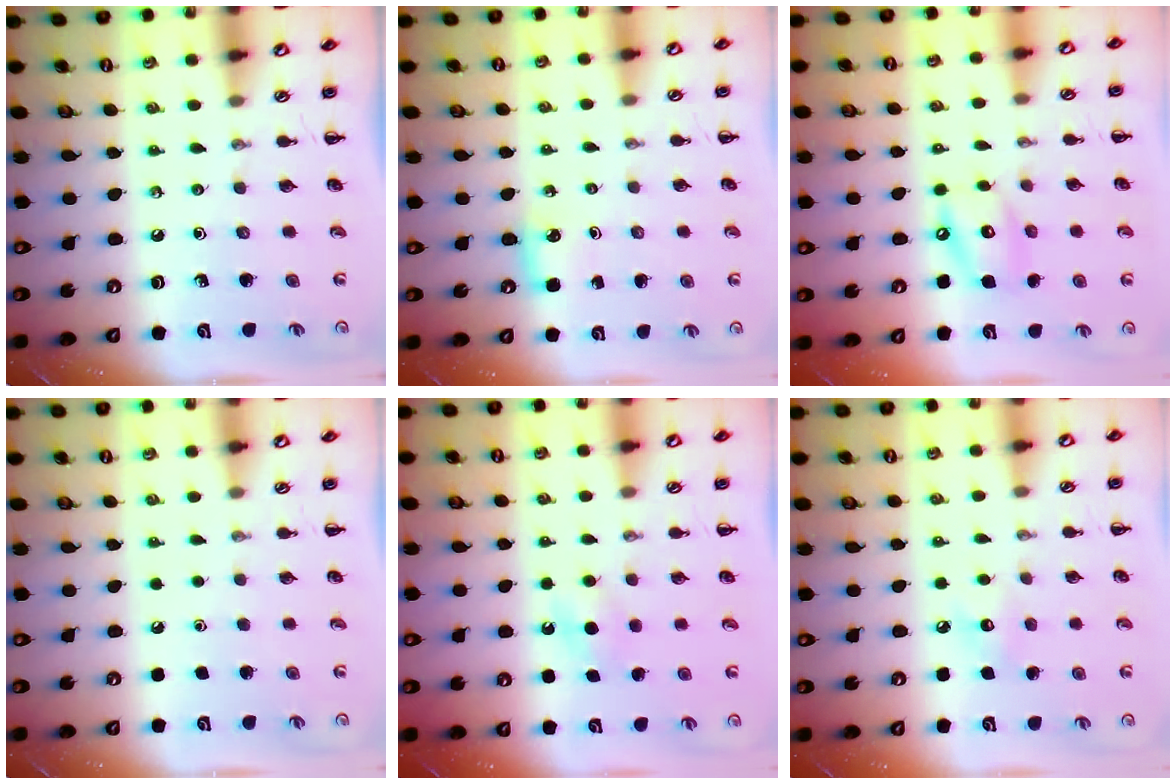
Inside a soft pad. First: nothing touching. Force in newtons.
{"total": 3.5, "press": 3.4, "slide": 1.0}
{"total": 10.4, "press": 10.2, "slide": 2.1}
{"total": 1.6, "press": 1.6, "slide": 0.1}
{"total": 4.9, "press": 4.8, "slide": 1.2}
{"total": 6.7, "press": 6.5, "slide": 1.7}